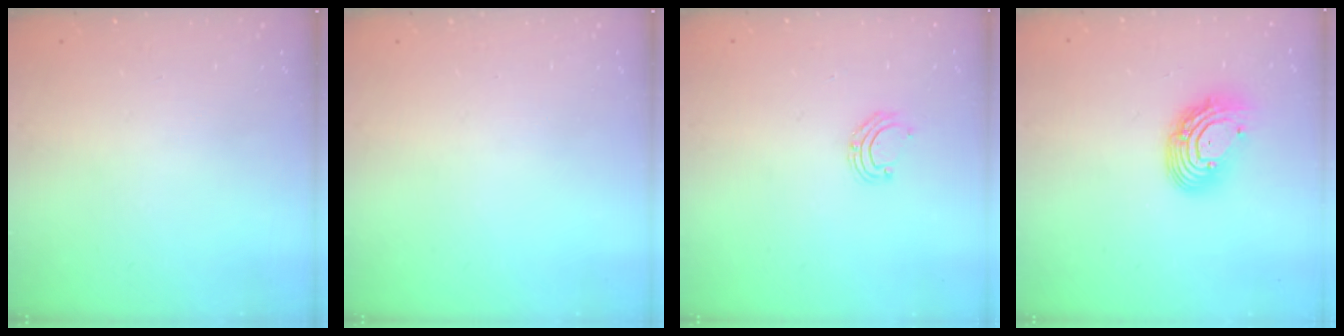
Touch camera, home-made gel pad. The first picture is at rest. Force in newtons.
{"total": 0.0}
{"total": 4.1, "press": 4.1, "slide": 0.4}
{"total": 11.5, "press": 11.5, "slide": 1.1}